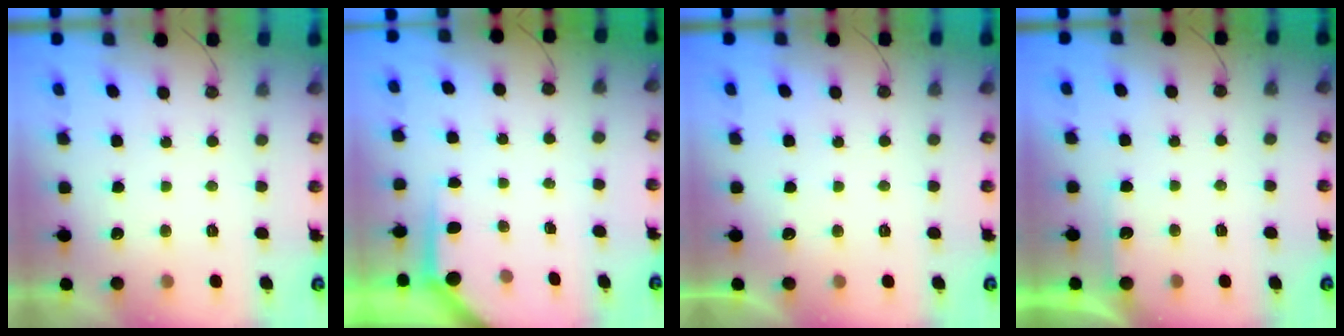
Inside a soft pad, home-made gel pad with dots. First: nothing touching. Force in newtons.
{"total": 3.6, "press": 3.6, "slide": 0.3}
{"total": 2.0, "press": 2.0, "slide": 0.4}
{"total": 3.0, "press": 3.0, "slide": 0.5}